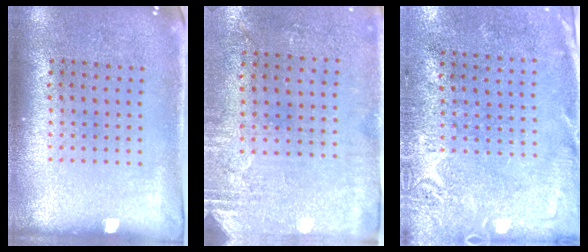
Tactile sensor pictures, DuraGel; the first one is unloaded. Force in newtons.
{"total": 2.8, "press": 2.4, "slide": 1.5}
{"total": 2.7, "press": 2.3, "slide": 1.5}